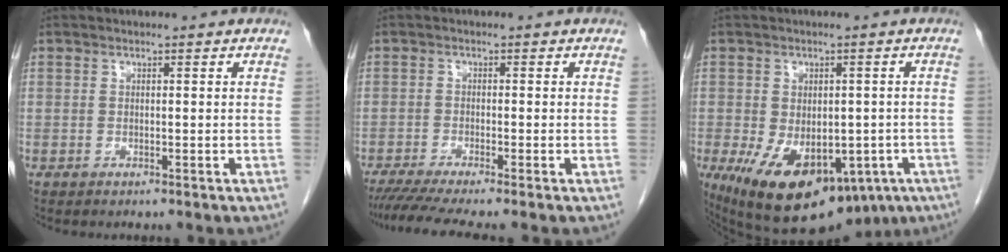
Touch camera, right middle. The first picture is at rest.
{"total": 6.6, "force": [-5.4, -0.6, 3.7], "torque": [-0.059, -0.017, -0.091]}
{"total": 18.6, "force": [-9.4, 10.1, 12.5], "torque": [-0.184, -0.016, -0.115]}